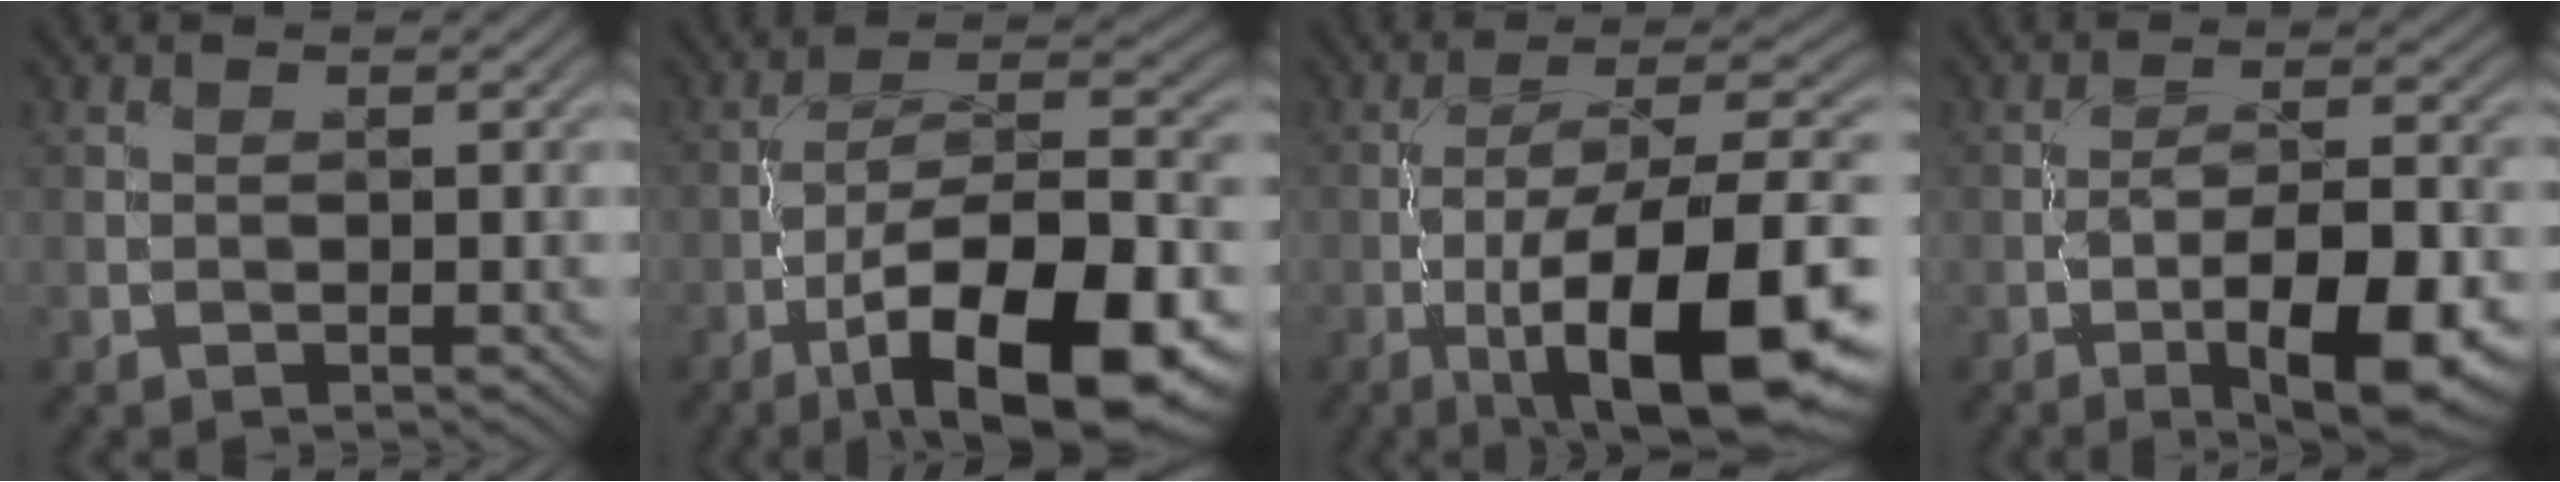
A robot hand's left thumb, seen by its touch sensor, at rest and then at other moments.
{"total": 16.9, "force": [-8.1, 6.1, 13.5], "torque": [-0.207, 0.000, -0.139]}
{"total": 16.8, "force": [-6.6, 5.2, 14.5], "torque": [-0.211, 0.010, -0.111]}
{"total": 11.1, "force": [-5.0, 3.3, 9.4], "torque": [-0.142, 0.003, -0.077]}